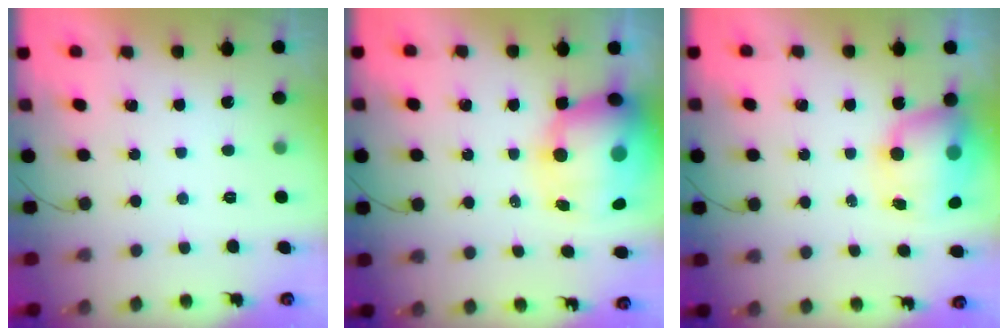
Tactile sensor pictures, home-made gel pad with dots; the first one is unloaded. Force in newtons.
{"total": 18.1, "press": 17.6, "slide": 4.3}
{"total": 11.2, "press": 10.9, "slide": 2.8}